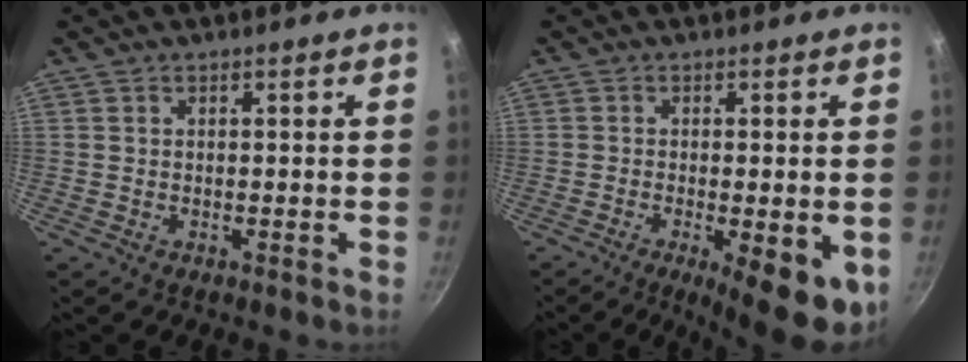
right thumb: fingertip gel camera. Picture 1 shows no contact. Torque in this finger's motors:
{"motor_torque": [-0.26, 0.68, 0.14, -0.16, 0.28]}